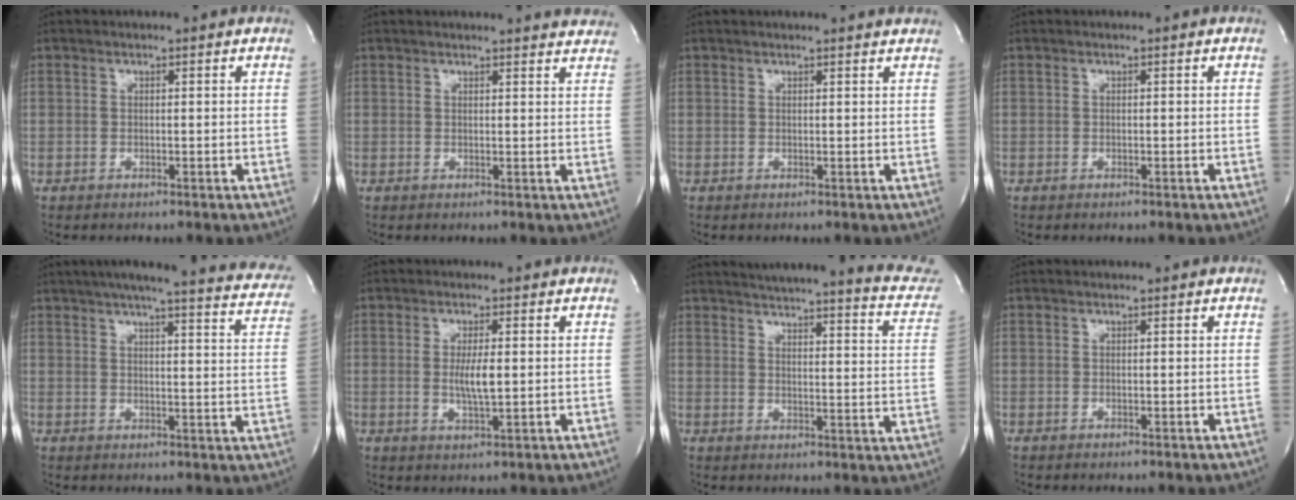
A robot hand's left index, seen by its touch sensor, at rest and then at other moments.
{"total": 12.0, "force": [11.7, 1.3, 2.2], "torque": [-0.010, -0.025, 0.111]}
{"total": 4.9, "force": [4.8, 0.0, 1.1], "torque": [-0.012, 0.004, 0.037]}
{"total": 0.0}
{"total": 25.2, "force": [22.0, 2.8, 11.9], "torque": [-0.171, -0.045, 0.248]}
{"total": 3.7, "force": [-0.1, 0.5, 3.7], "torque": [-0.073, -0.010, 0.001]}
{"total": 21.7, "force": [19.8, 2.1, 8.6], "torque": [-0.111, -0.068, 0.219]}
{"total": 0.0}